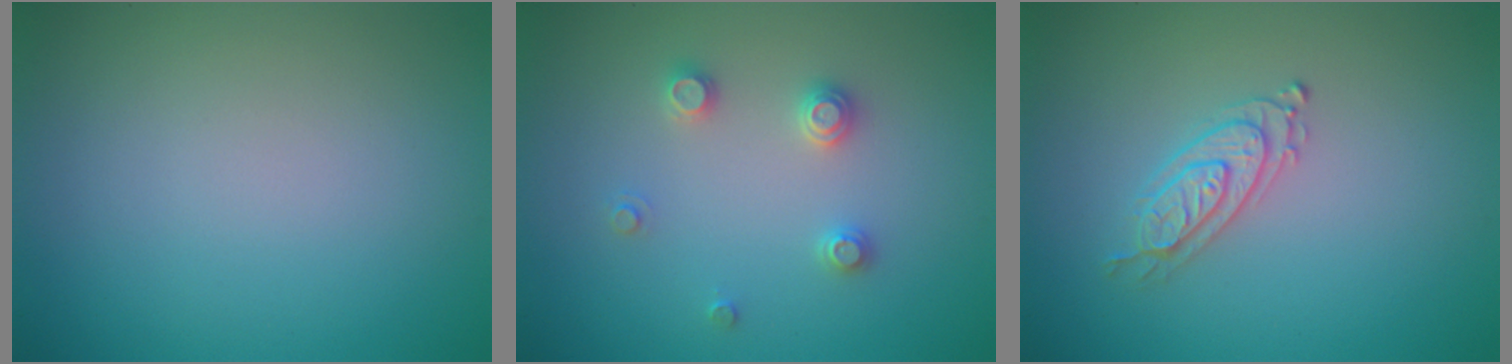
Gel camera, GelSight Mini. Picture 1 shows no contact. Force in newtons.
{"total": 2.0, "press": 2.0, "slide": 0.2}
{"total": 2.1, "press": 2.1, "slide": 0.4}